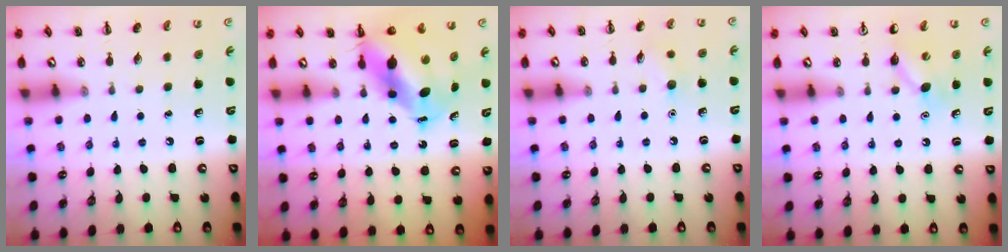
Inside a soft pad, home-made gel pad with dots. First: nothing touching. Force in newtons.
{"total": 9.1, "press": 8.8, "slide": 2.5}
{"total": 5.7, "press": 5.5, "slide": 1.3}
{"total": 7.9, "press": 7.7, "slide": 1.4}